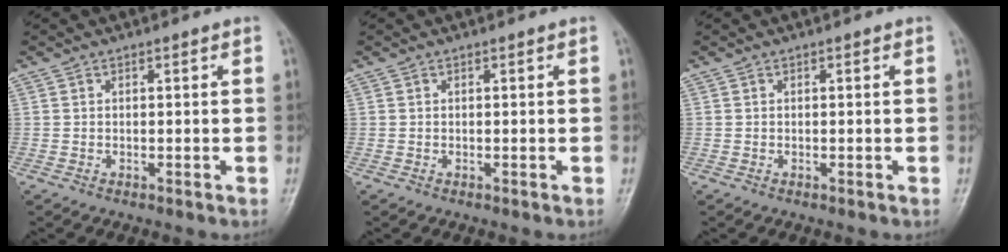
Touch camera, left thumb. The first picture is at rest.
{"total": 0.0}
{"total": 0.0}